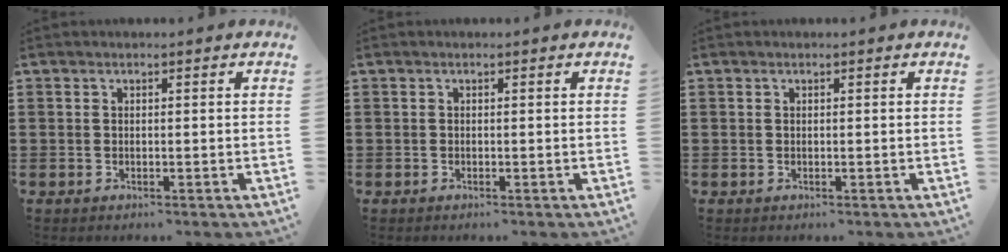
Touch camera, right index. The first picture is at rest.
{"total": 0.0}
{"total": 0.0}